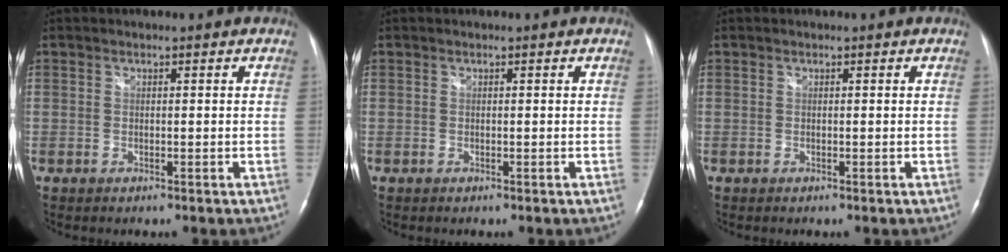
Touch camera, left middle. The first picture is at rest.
{"total": 0.0}
{"total": 0.0}